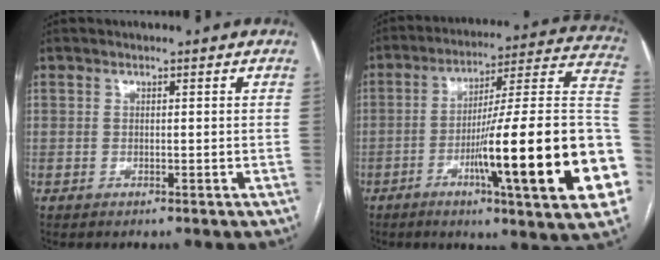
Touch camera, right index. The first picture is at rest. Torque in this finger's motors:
{"motor_torque": [2.14, 0.00, 1.05, 0.21]}